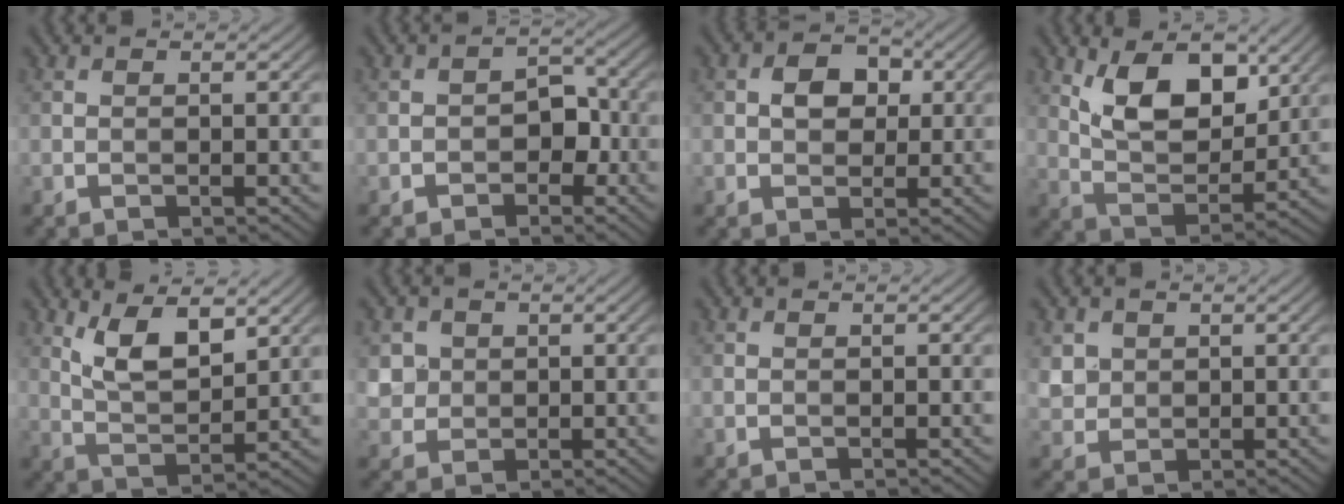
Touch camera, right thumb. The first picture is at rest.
{"total": 3.4, "force": [-1.3, 2.4, 2.0], "torque": [-0.023, 0.006, -0.023]}
{"total": 4.1, "force": [0.6, 3.2, 2.5], "torque": [-0.045, 0.005, -0.001]}
{"total": 10.0, "force": [4.6, 5.0, 7.3], "torque": [-0.135, -0.009, 0.085]}
{"total": 7.2, "force": [3.9, 2.8, 5.3], "torque": [-0.111, -0.009, 0.079]}
{"total": 3.2, "force": [0.9, 3.0, 0.7], "torque": [-0.030, -0.010, 0.022]}
{"total": 0.0}
{"total": 3.0, "force": [1.2, 2.6, 0.9], "torque": [-0.034, -0.009, 0.027]}